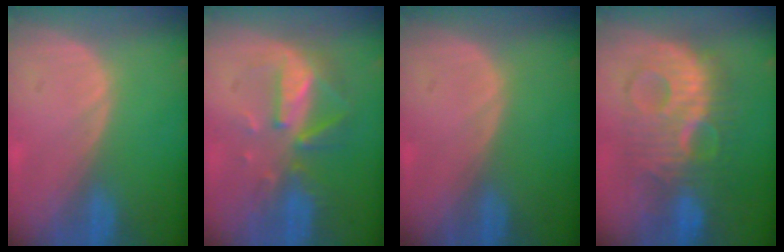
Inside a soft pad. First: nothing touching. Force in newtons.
{"total": 8.1, "press": 7.4, "slide": 3.2}
{"total": 0.0}
{"total": 10.2, "press": 10.2, "slide": 0.4}